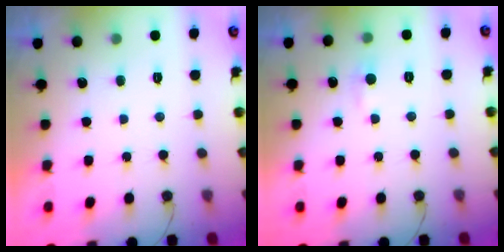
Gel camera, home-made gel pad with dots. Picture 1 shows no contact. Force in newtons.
{"total": 3.8, "press": 3.7, "slide": 0.6}